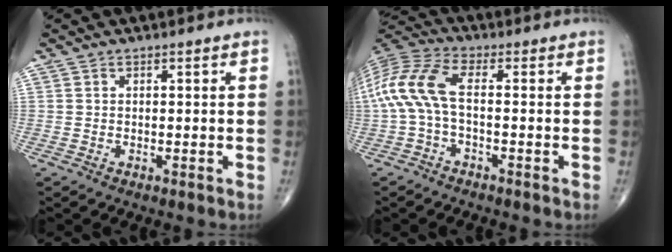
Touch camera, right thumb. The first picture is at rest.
{"total": 10.3, "force": [-0.8, 4.0, 9.4], "torque": [-0.224, 0.034, -0.025]}